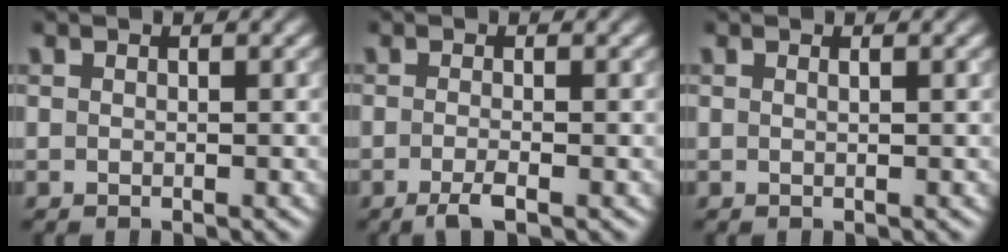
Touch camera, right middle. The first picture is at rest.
{"total": 1.9, "force": [-1.0, 0.4, 1.6], "torque": [-0.026, -0.001, -0.022]}
{"total": 0.5, "force": [0.3, 0.2, 0.4], "torque": [-0.004, 0.001, 0.004]}